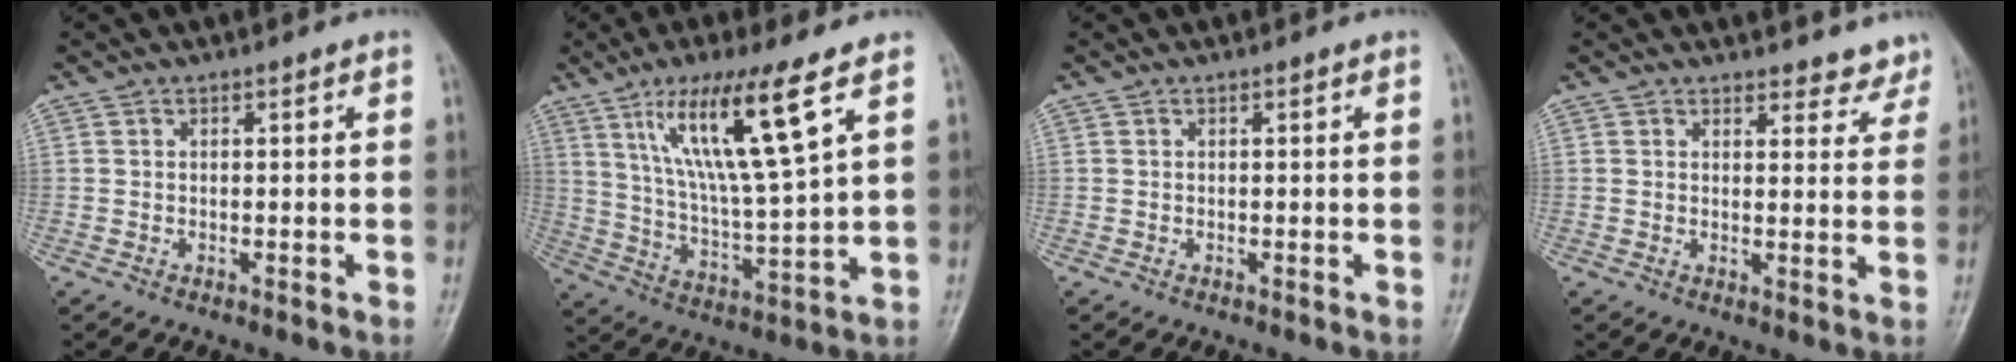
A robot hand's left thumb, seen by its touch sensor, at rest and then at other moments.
{"total": 16.0, "force": [7.8, 2.1, 13.8], "torque": [-0.257, -0.037, 0.150]}
{"total": 0.0}
{"total": 5.6, "force": [5.1, 2.1, 0.0], "torque": [0.037, -0.032, 0.040]}